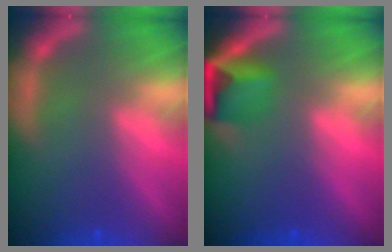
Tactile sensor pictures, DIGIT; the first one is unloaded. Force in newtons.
{"total": 4.4}